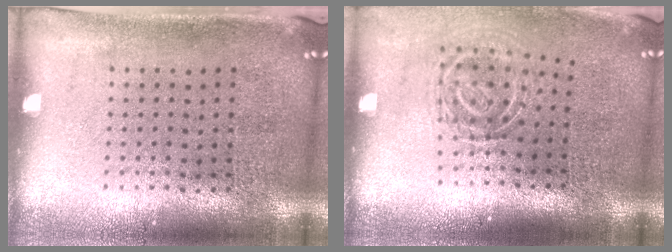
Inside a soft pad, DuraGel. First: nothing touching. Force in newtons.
{"total": 1.8, "press": 1.2, "slide": 1.4}